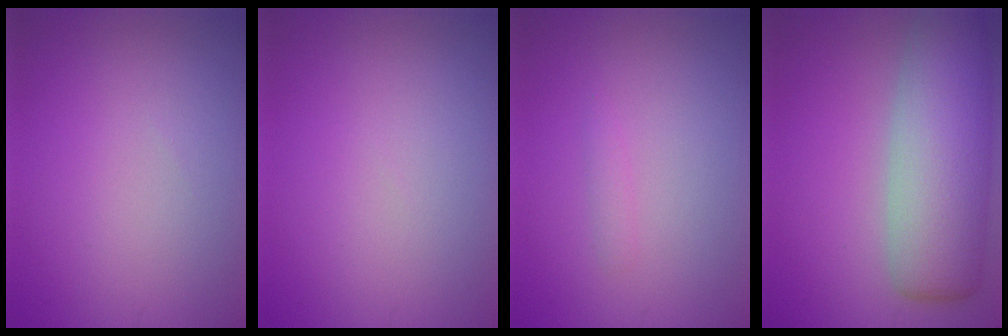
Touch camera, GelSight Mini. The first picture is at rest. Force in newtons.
{"total": 0.0}
{"total": 0.7, "press": 0.7, "slide": 0.1}
{"total": 9.4, "press": 9.3, "slide": 0.5}